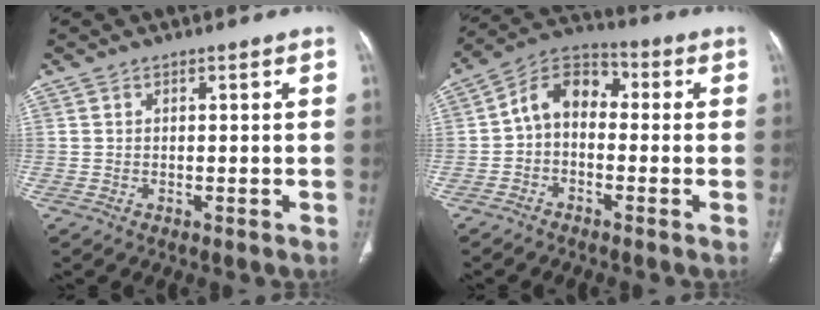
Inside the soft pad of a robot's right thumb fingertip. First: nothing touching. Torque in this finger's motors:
{"motor_torque": [1.01, 0.87, 0.79, -0.65, 0.19]}